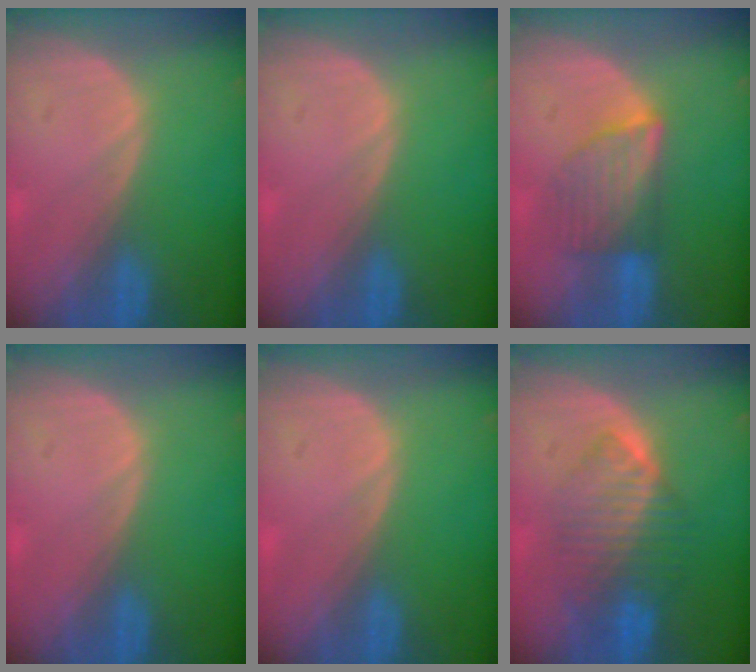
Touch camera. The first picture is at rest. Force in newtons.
{"total": 0.0}
{"total": 6.0, "press": 6.0, "slide": 0.7}
{"total": 0.0}
{"total": 0.0}
{"total": 7.5, "press": 7.3, "slide": 1.6}